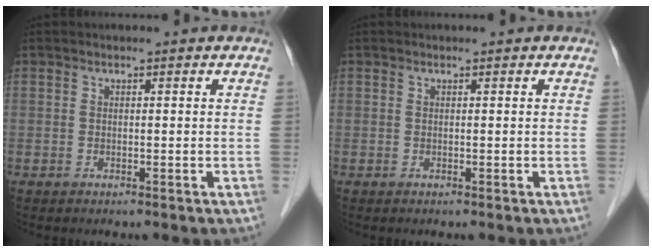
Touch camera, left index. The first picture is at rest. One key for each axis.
{"total": 0.0}